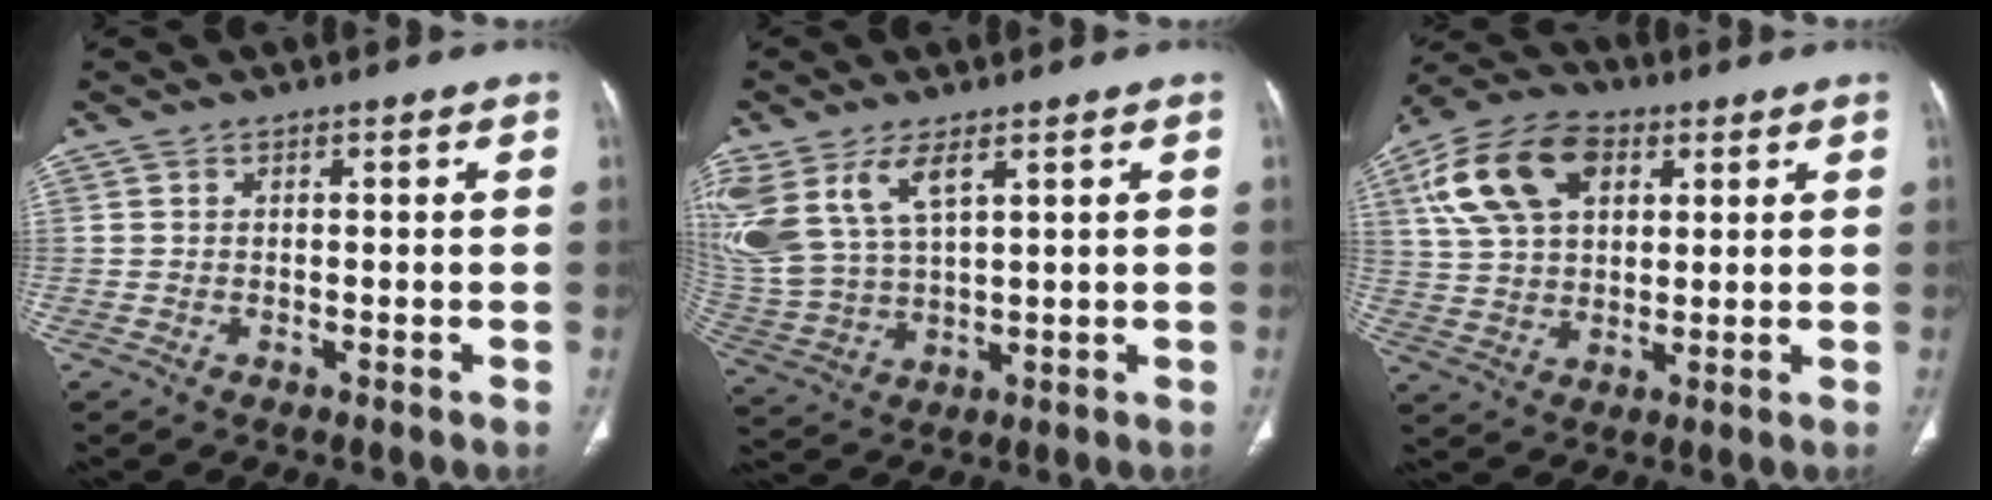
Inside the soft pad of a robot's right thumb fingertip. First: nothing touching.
{"total": 14.4, "force": [6.8, 7.2, 10.4], "torque": [-0.238, -0.017, 0.149]}
{"total": 16.0, "force": [6.0, 10.0, 10.9], "torque": [-0.196, 0.006, 0.109]}